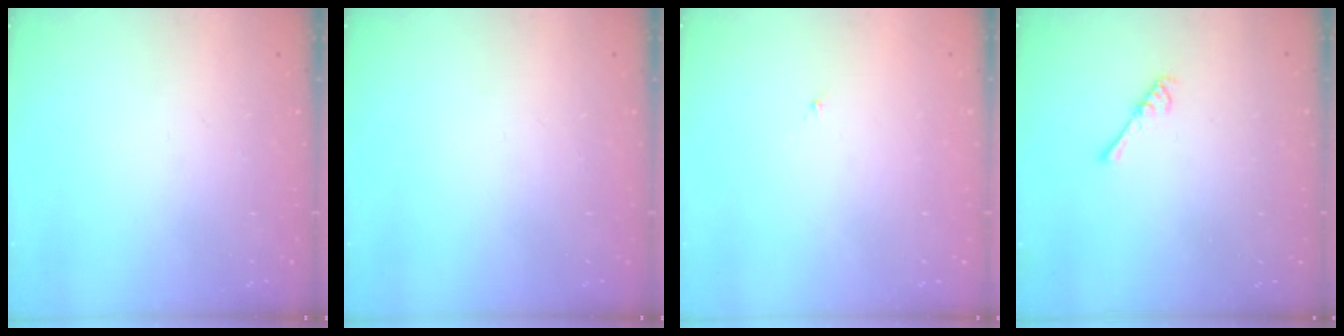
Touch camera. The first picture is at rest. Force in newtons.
{"total": 0.0}
{"total": 0.8, "press": 0.7, "slide": 0.3}
{"total": 2.7, "press": 2.6, "slide": 0.4}